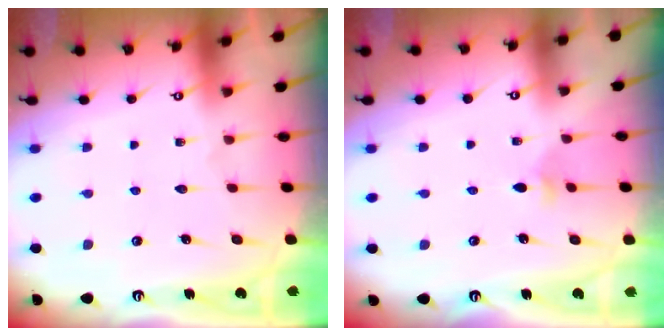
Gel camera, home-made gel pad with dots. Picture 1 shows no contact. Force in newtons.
{"total": 3.3, "press": 3.2, "slide": 0.7}